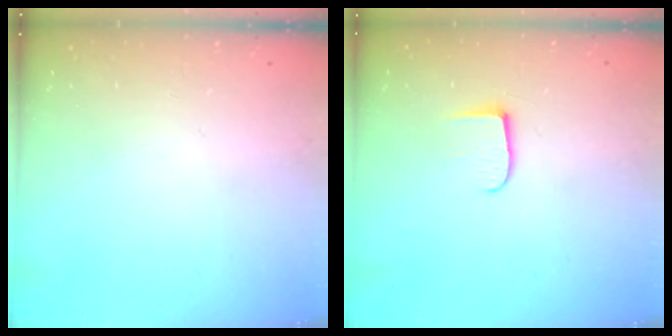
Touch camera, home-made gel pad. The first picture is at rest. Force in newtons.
{"total": 7.4, "press": 7.4, "slide": 0.6}